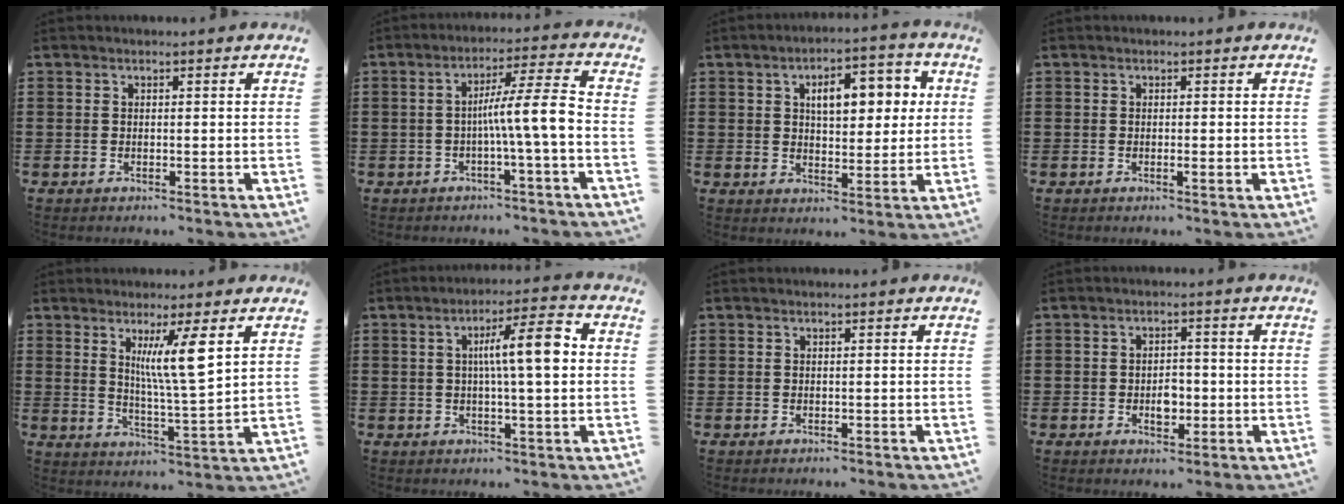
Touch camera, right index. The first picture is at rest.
{"total": 8.2, "force": [-1.6, 0.0, 8.0], "torque": [-0.143, 0.000, -0.033]}
{"total": 7.9, "force": [2.3, 4.1, 6.3], "torque": [-0.094, -0.002, 0.027]}
{"total": 1.0, "force": [-0.3, 0.0, 1.0], "torque": [-0.016, -0.004, -0.004]}
{"total": 7.8, "force": [3.4, 0.3, 7.0], "torque": [-0.128, -0.010, 0.050]}
{"total": 8.2, "force": [1.1, 1.2, 8.1], "torque": [-0.136, 0.000, 0.008]}
{"total": 0.0}
{"total": 3.1, "force": [-0.9, 2.0, 2.3], "torque": [-0.037, -0.001, -0.018]}